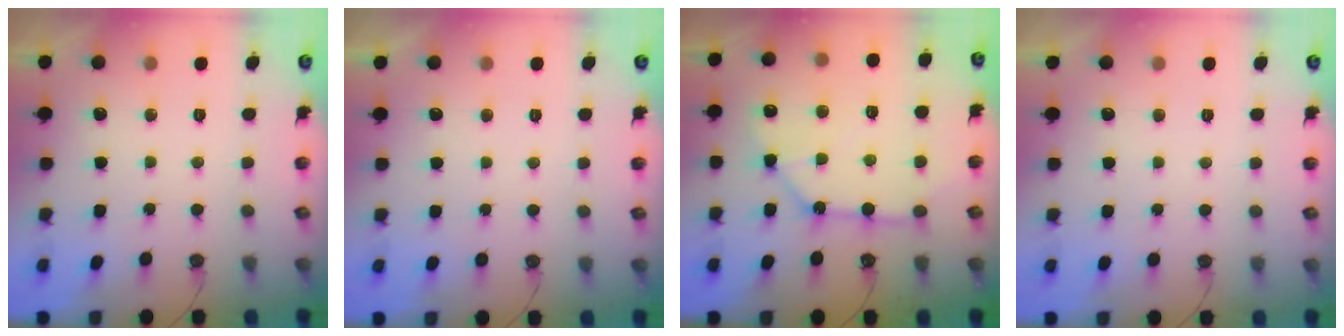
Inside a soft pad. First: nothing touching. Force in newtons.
{"total": 0.0}
{"total": 10.2, "press": 10.1, "slide": 1.4}
{"total": 0.0}